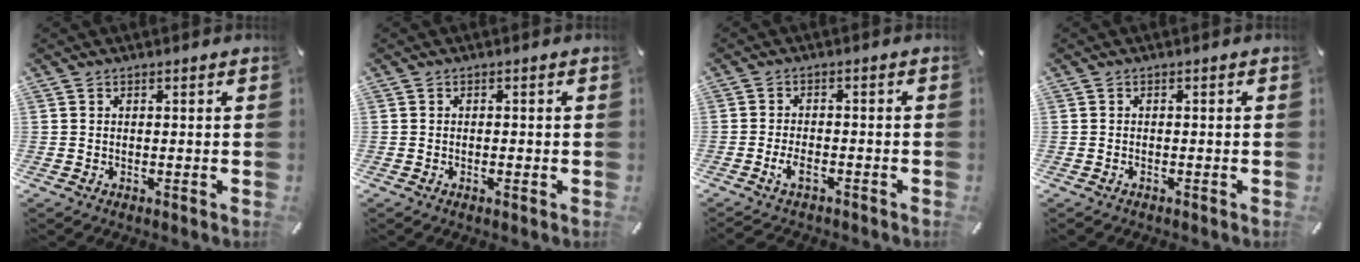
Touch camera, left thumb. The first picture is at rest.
{"total": 0.8, "force": [-0.4, 0.3, 0.7], "torque": [-0.013, -0.002, -0.006]}
{"total": 4.3, "force": [-2.6, 2.1, 2.8], "torque": [-0.056, 0.010, -0.049]}
{"total": 0.8, "force": [-0.6, 0.4, 0.5], "torque": [-0.010, 0.000, -0.012]}